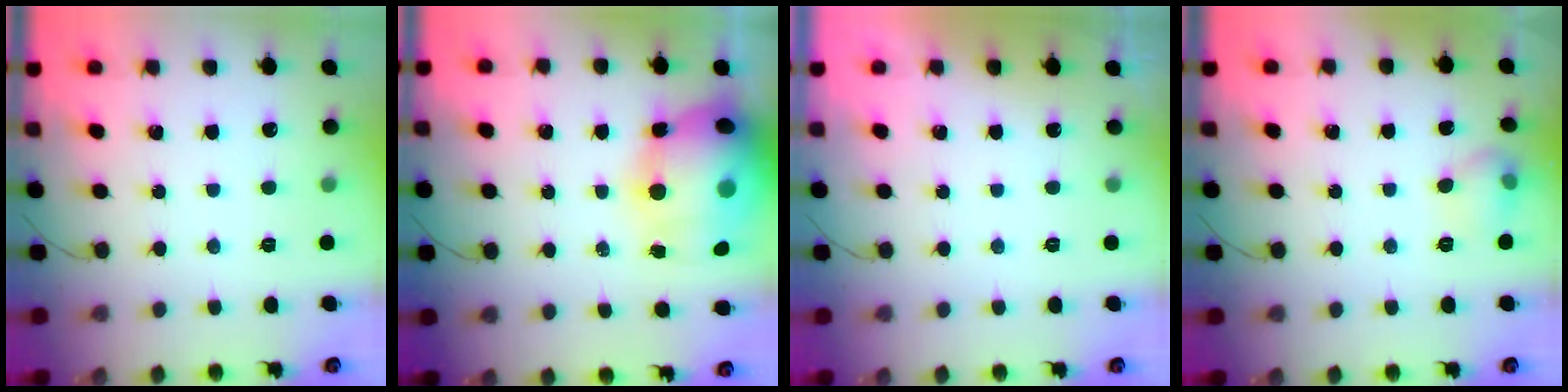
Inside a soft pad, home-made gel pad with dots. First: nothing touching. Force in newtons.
{"total": 23.4, "press": 22.8, "slide": 5.3}
{"total": 0.0}
{"total": 6.5, "press": 6.3, "slide": 1.4}